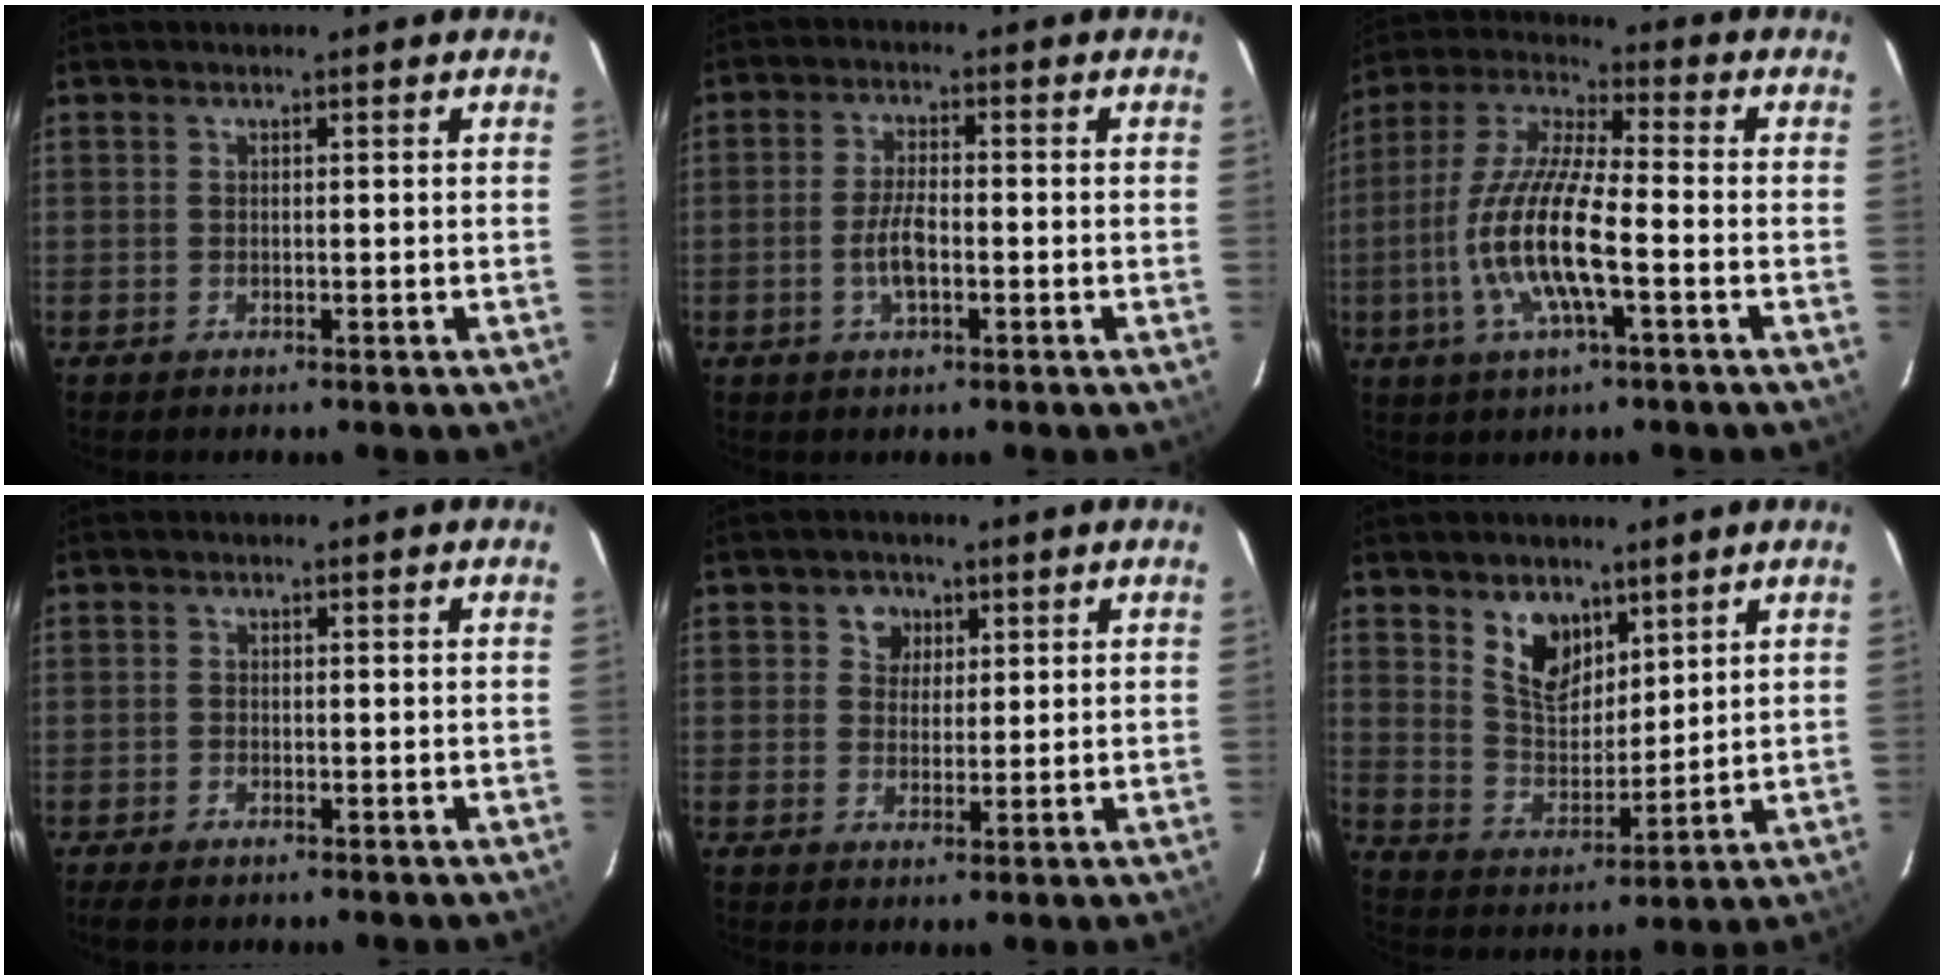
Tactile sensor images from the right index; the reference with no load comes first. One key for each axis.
{"total": 4.9, "fx": -1.5, "fy": 1.7, "fz": 4.3, "tx": -0.090, "ty": 0.000, "tz": -0.029}
{"total": 14.5, "fx": -4.0, "fy": 3.0, "fz": 13.7, "tx": -0.281, "ty": -0.006, "tz": -0.081}
{"total": 2.6, "fx": -2.0, "fy": 1.2, "fz": 1.1, "tx": -0.031, "ty": -0.007, "tz": -0.037}
{"total": 3.7, "fx": 1.4, "fy": 3.3, "fz": 0.7, "tx": 0.001, "ty": 0.008, "tz": 0.024}
{"total": 9.2, "fx": 5.5, "fy": 5.5, "fz": 4.9, "tx": -0.084, "ty": 0.005, "tz": 0.111}